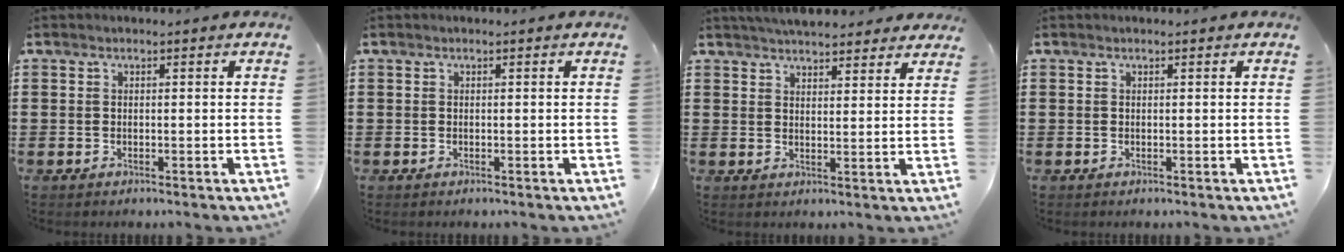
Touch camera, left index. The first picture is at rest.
{"total": 0.0}
{"total": 4.5, "force": [4.4, 0.6, 0.9], "torque": [-0.030, -0.011, 0.081]}
{"total": 0.0}